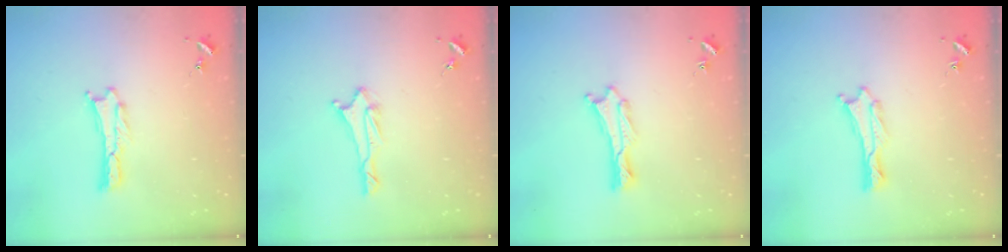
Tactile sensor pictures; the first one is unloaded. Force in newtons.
{"total": 1.7, "press": 1.6, "slide": 0.6}
{"total": 0.8, "press": 0.7, "slide": 0.2}
{"total": 0.0}